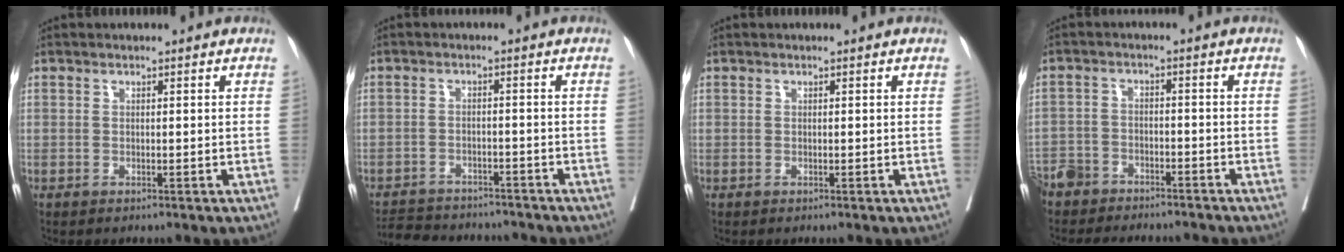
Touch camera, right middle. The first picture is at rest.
{"total": 10.7, "force": [-10.0, 2.9, 2.7], "torque": [-0.051, 0.006, -0.137]}
{"total": 0.0}
{"total": 10.3, "force": [-9.4, 3.5, 2.6], "torque": [-0.048, 0.002, -0.140]}